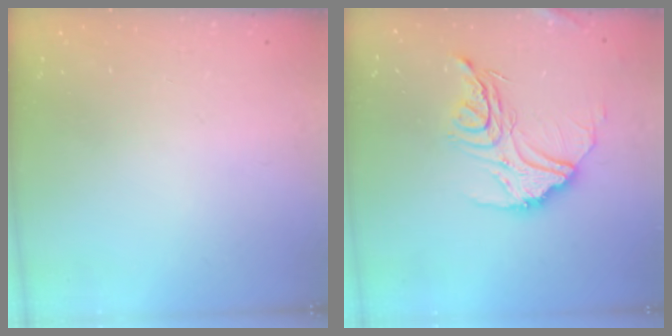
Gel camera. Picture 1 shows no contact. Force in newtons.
{"total": 16.5, "press": 16.5, "slide": 1.2}